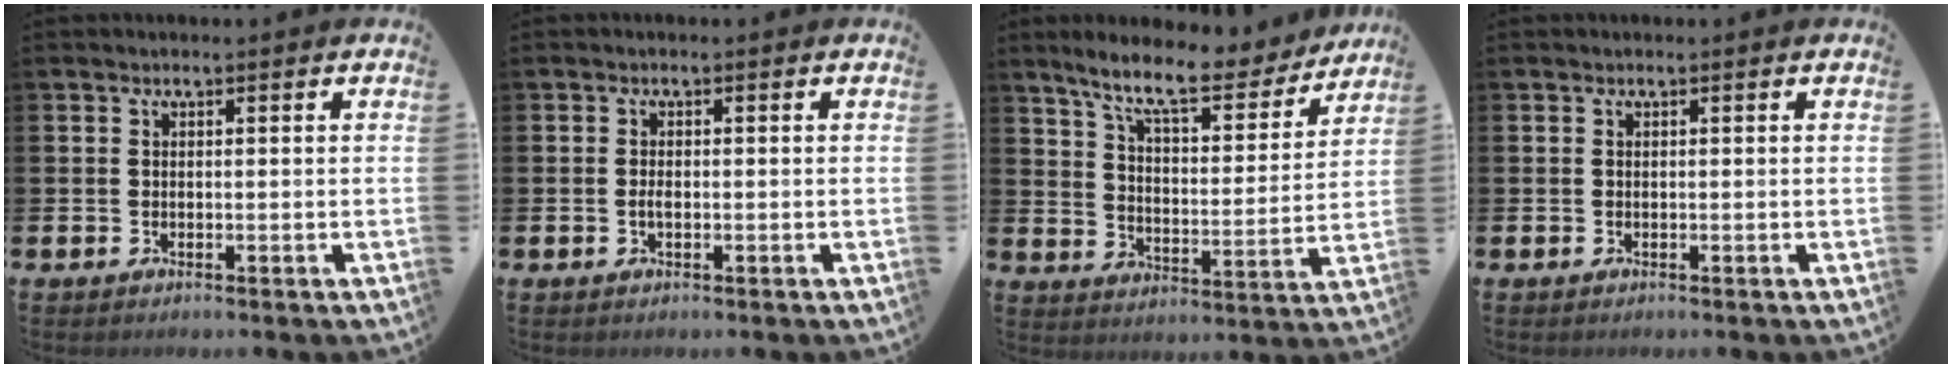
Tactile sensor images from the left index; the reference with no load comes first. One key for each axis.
{"total": 1.1, "fx": -0.2, "fy": 0.5, "fz": 1.0, "tx": -0.019, "ty": 0.002, "tz": -0.006}
{"total": 10.2, "fx": 8.8, "fy": 2.3, "fz": 4.5, "tx": -0.109, "ty": -0.051, "tz": 0.150}
{"total": 0.0}